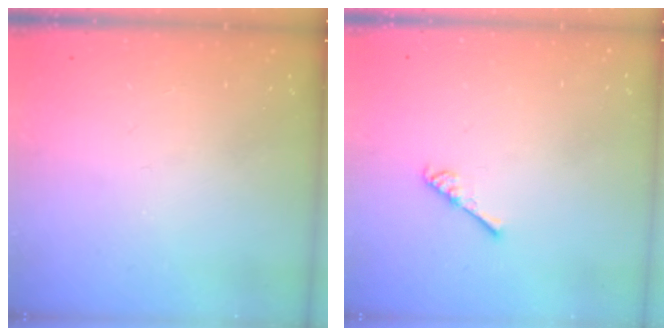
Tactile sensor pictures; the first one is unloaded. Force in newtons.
{"total": 2.6, "press": 2.6, "slide": 0.5}